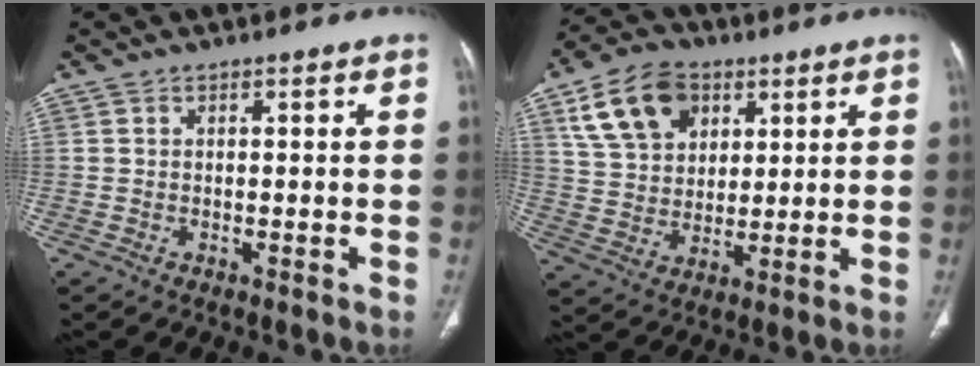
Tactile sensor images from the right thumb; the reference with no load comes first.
{"total": 14.1, "force": [6.3, 9.8, 7.9], "torque": [-0.121, -0.010, 0.118]}